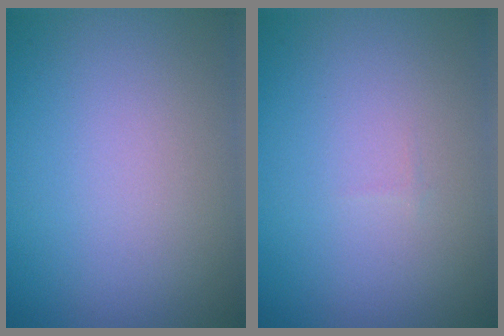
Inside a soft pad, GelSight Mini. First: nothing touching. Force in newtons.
{"total": 0.0}